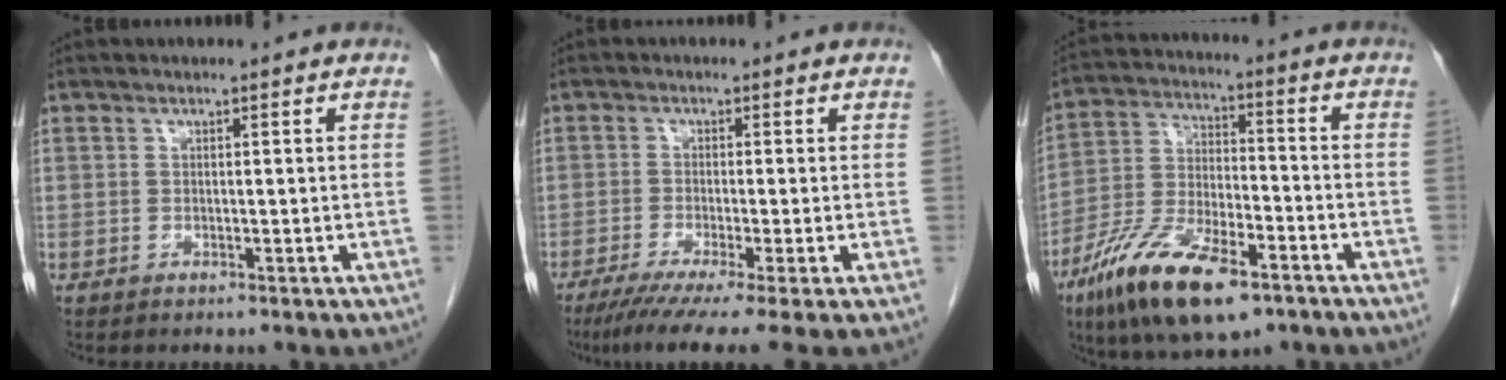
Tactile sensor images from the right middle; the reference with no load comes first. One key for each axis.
{"total": 10.0, "fx": -7.2, "fy": -0.8, "fz": 6.9, "tx": -0.098, "ty": -0.031, "tz": -0.112}
{"total": 15.9, "fx": -9.4, "fy": 5.0, "fz": 11.8, "tx": -0.236, "ty": -0.018, "tz": -0.167}